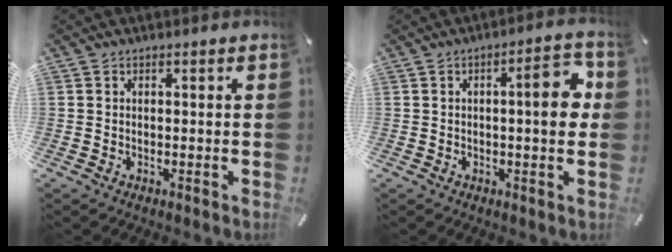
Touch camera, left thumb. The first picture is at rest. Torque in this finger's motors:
{"motor_torque": [0.55, 0.80, 0.81, -0.79, 0.35]}